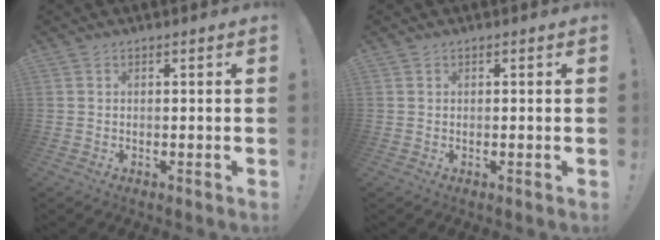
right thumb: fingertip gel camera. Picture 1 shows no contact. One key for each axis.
{"total": 0.0}